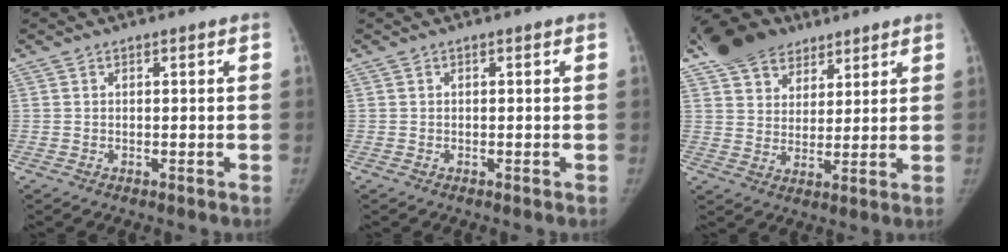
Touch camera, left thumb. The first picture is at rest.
{"total": 0.0}
{"total": 13.6, "force": [9.5, 8.7, 4.3], "torque": [-0.044, -0.019, 0.167]}